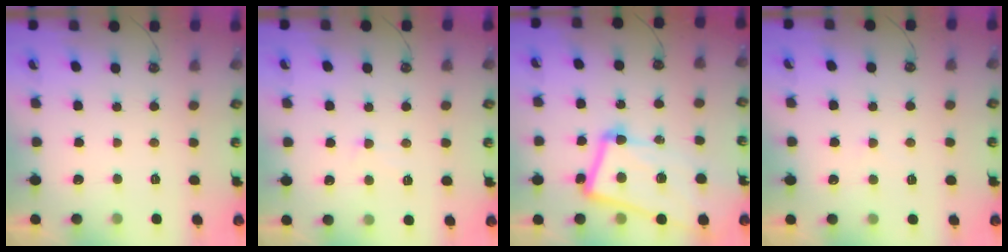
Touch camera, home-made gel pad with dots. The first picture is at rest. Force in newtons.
{"total": 0.7, "press": 0.5, "slide": 0.5}
{"total": 16.7, "press": 16.6, "slide": 2.4}
{"total": 6.4, "press": 6.4, "slide": 0.4}